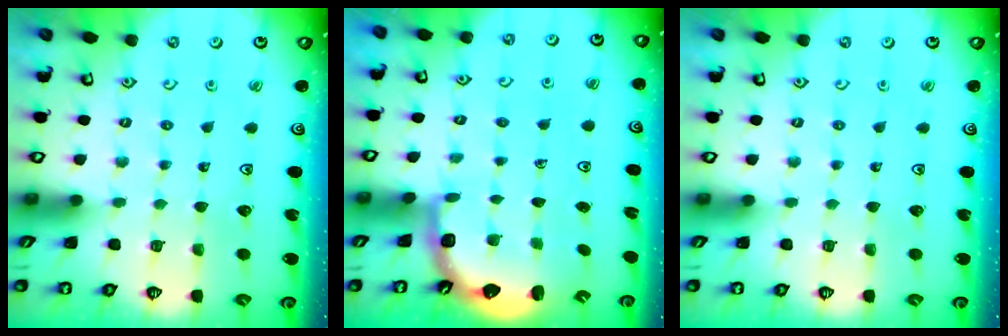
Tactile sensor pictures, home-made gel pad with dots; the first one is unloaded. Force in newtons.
{"total": 2.6, "press": 2.2, "slide": 1.4}
{"total": 0.0}